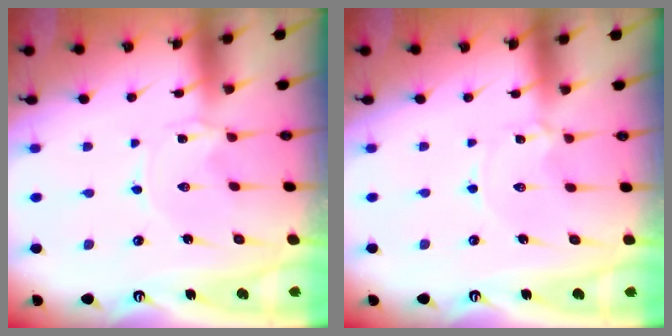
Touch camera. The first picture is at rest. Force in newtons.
{"total": 1.1, "press": 1.1, "slide": 0.2}